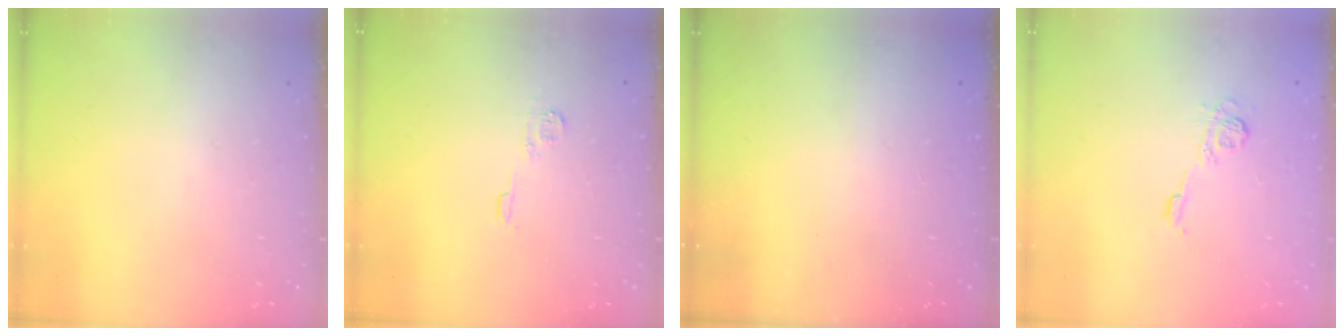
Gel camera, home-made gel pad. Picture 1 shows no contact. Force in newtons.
{"total": 4.2, "press": 4.2, "slide": 0.4}
{"total": 2.4, "press": 2.3, "slide": 0.8}
{"total": 6.2, "press": 6.2, "slide": 0.9}